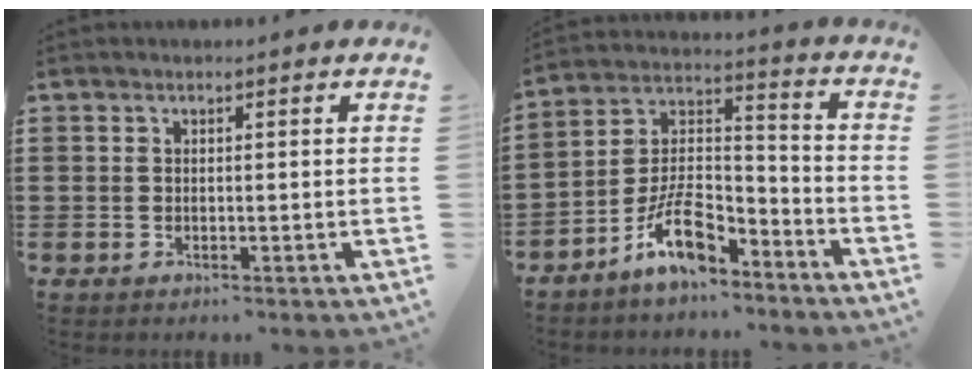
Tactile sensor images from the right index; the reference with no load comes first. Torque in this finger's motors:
{"motor_torque": [2.14, 0.00, 0.98, 0.20]}